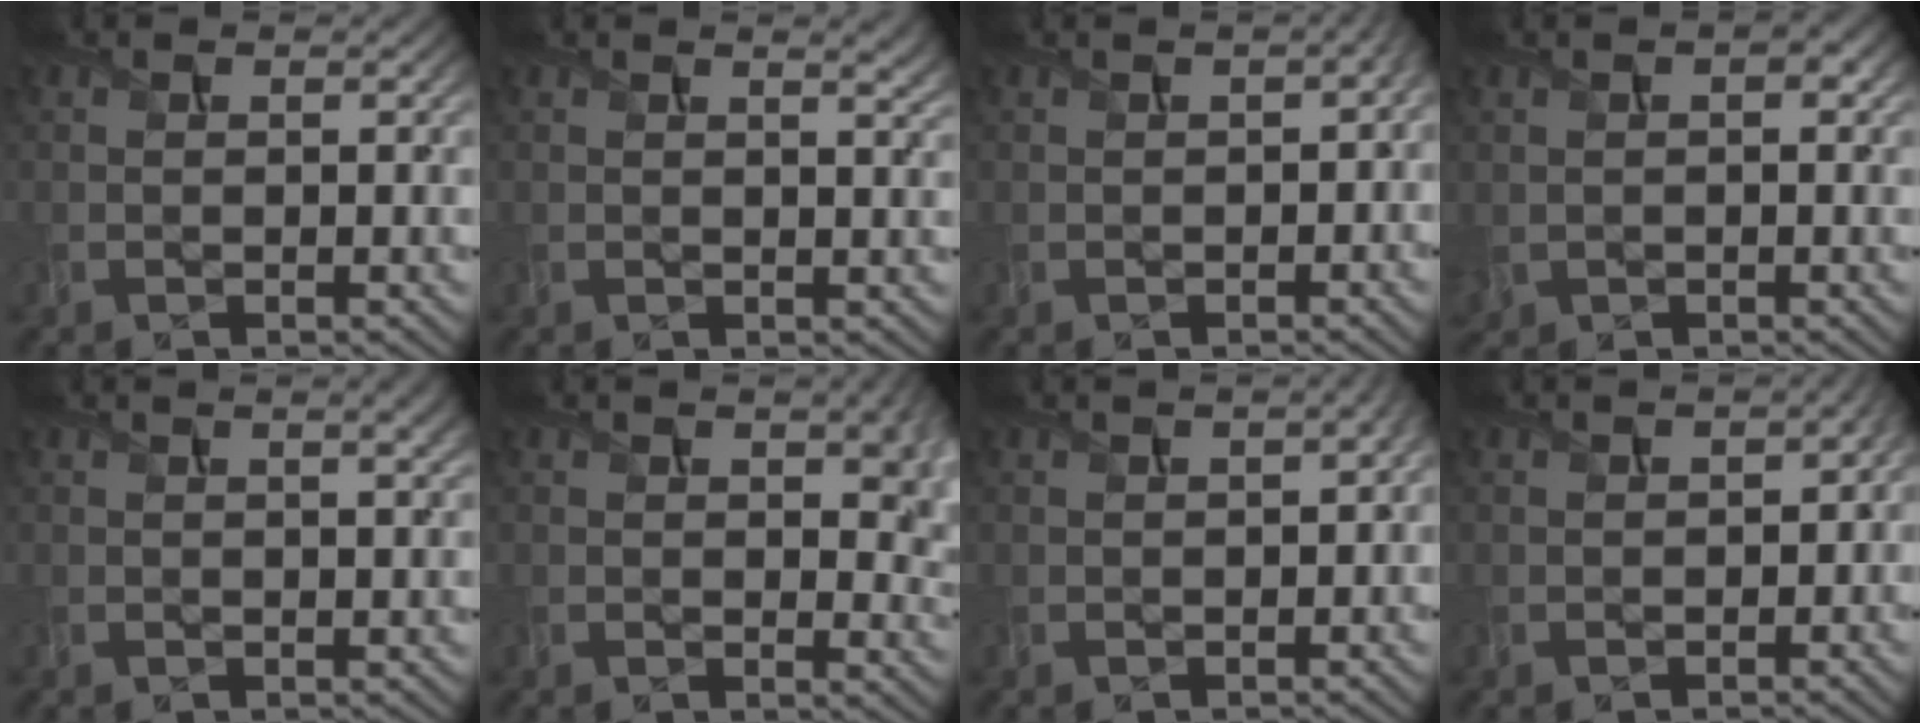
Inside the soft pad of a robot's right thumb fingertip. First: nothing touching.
{"total": 3.7, "force": [2.1, 1.2, 2.8], "torque": [-0.041, 0.009, 0.022]}
{"total": 3.2, "force": [-0.1, 1.5, 2.8], "torque": [-0.038, -0.002, 0.002]}
{"total": 3.2, "force": [0.7, 2.4, 2.1], "torque": [-0.044, -0.004, 0.016]}
{"total": 3.2, "force": [1.6, 0.9, 2.6], "torque": [-0.036, 0.014, 0.011]}
{"total": 7.9, "force": [2.1, 4.0, 6.5], "torque": [-0.097, -0.008, 0.040]}
{"total": 3.3, "force": [0.4, 1.3, 3.0], "torque": [-0.040, 0.004, 0.005]}
{"total": 2.7, "force": [-0.6, 1.7, 2.0], "torque": [-0.030, -0.006, -0.006]}